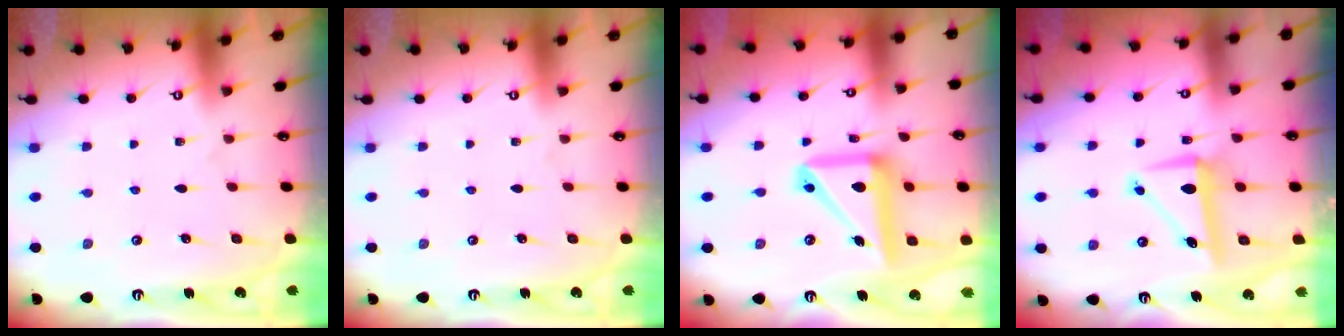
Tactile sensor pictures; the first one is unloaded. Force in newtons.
{"total": 0.0}
{"total": 15.1, "press": 14.9, "slide": 1.9}
{"total": 6.9, "press": 6.7, "slide": 1.6}